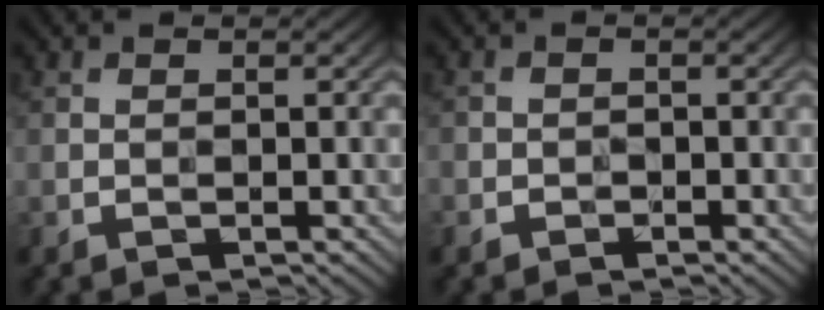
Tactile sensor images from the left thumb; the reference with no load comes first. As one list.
[{"total": 1.2, "force": [-1.0, 0.6, -0.4], "torque": [0.010, -0.003, -0.025]}]